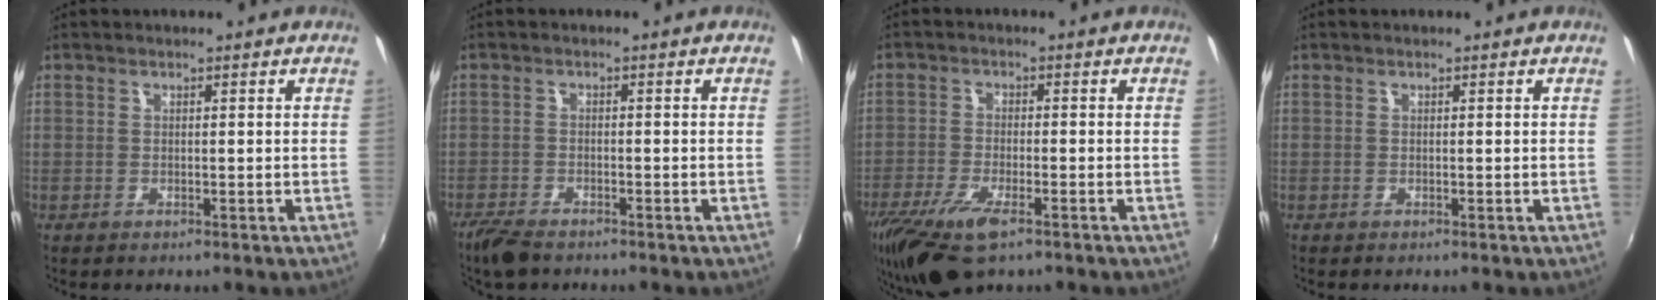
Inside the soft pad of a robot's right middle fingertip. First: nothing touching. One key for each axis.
{"total": 4.8, "fx": -4.0, "fy": 1.4, "fz": 2.3, "tx": -0.065, "ty": -0.015, "tz": -0.077}
{"total": 11.9, "fx": -7.4, "fy": 3.9, "fz": 8.4, "tx": -0.187, "ty": -0.036, "tz": -0.137}
{"total": 0.0}